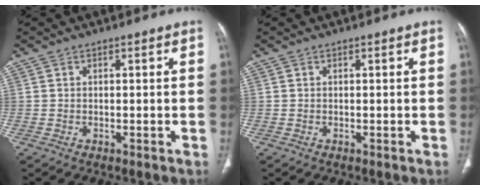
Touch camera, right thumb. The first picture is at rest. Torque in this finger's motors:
{"motor_torque": [0.00, 0.00, -0.01, 0.00, 0.01]}